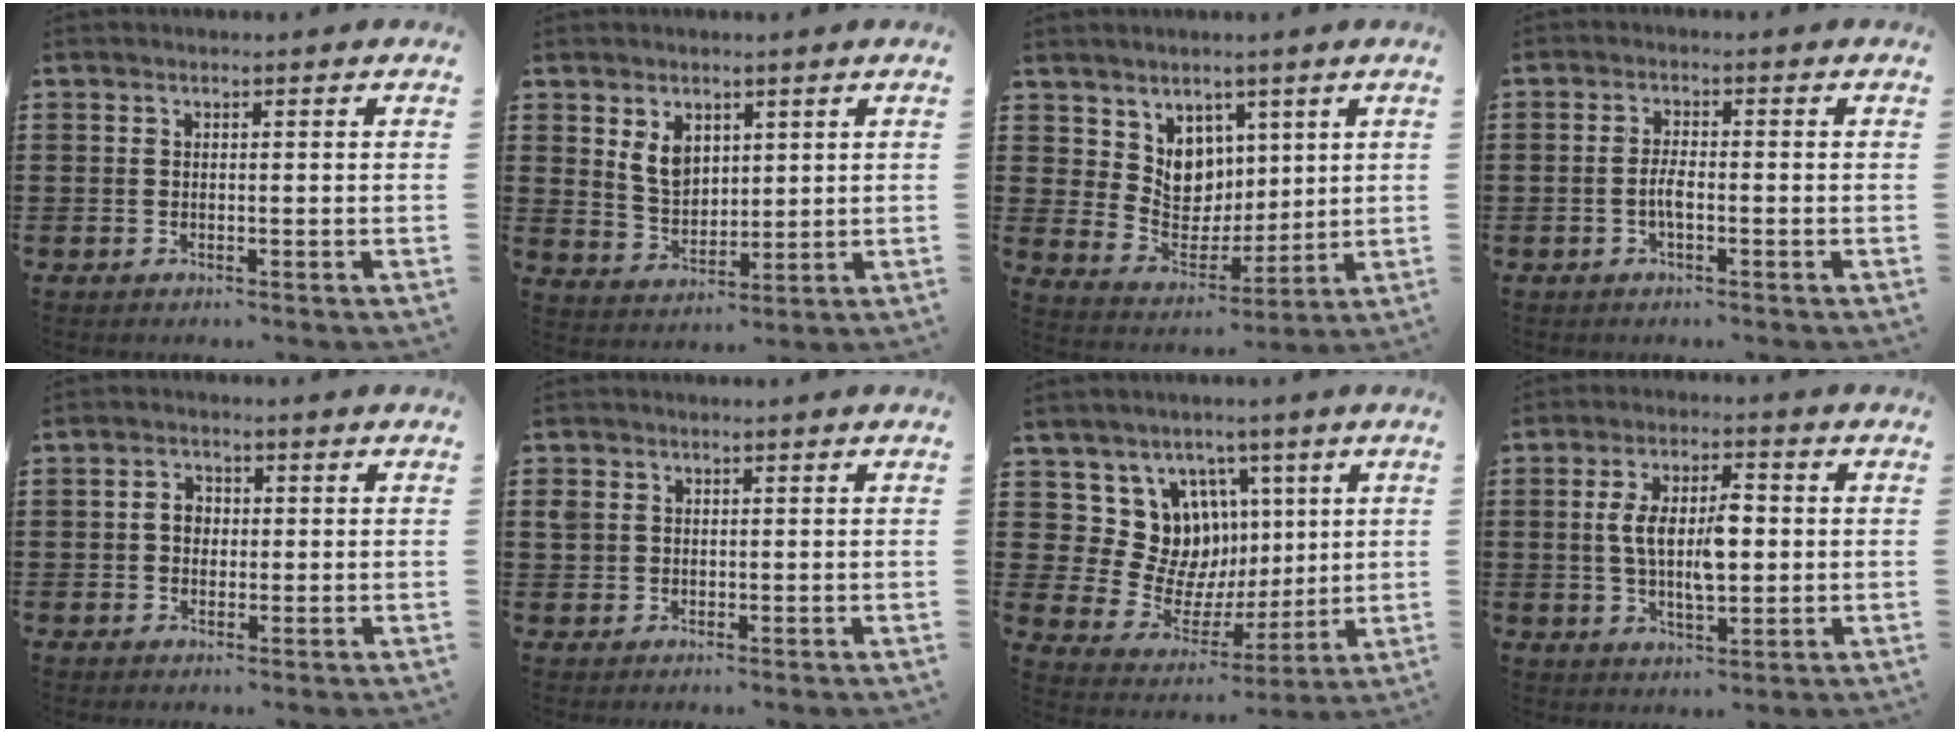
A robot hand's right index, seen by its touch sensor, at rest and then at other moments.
{"total": 5.3, "force": [2.5, 3.7, 2.9], "torque": [-0.063, 0.008, 0.044]}
{"total": 7.1, "force": [4.1, 5.7, 1.1], "torque": [-0.044, -0.026, 0.079]}
{"total": 2.8, "force": [-0.9, 0.6, 2.6], "torque": [-0.055, -0.004, -0.018]}
{"total": 2.7, "force": [0.0, 2.2, 1.7], "torque": [-0.038, 0.010, -0.002]}
{"total": 2.0, "force": [0.6, 1.8, 0.7], "torque": [-0.020, 0.008, 0.009]}
{"total": 11.1, "force": [3.6, 10.1, 3.1], "torque": [-0.077, -0.040, 0.075]}
{"total": 8.5, "force": [0.4, 3.5, 7.8], "torque": [-0.161, 0.006, 0.003]}